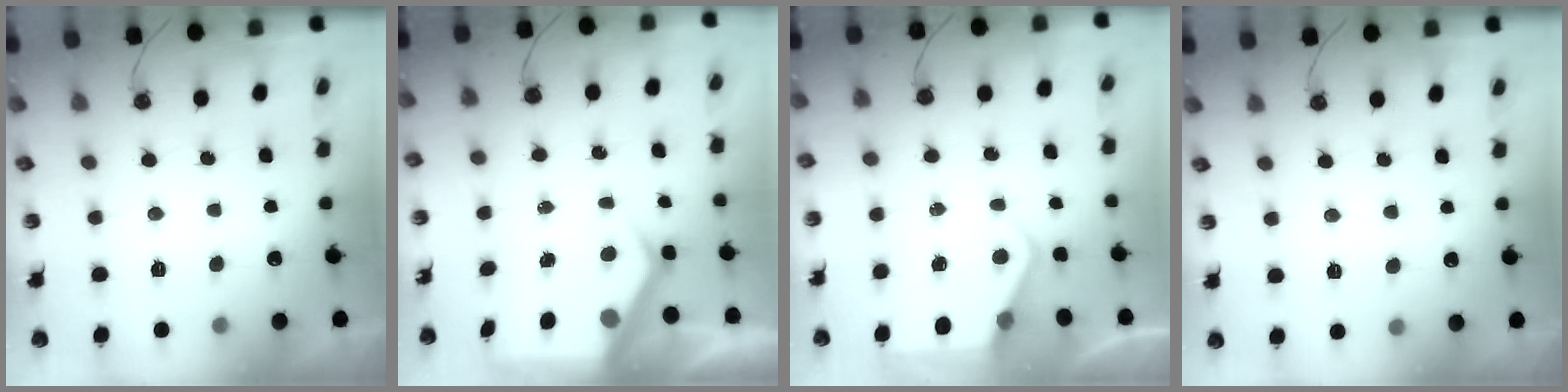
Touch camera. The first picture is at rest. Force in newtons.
{"total": 7.2, "press": 7.2, "slide": 1.0}
{"total": 5.6, "press": 5.6, "slide": 0.8}
{"total": 2.2, "press": 2.2, "slide": 0.4}